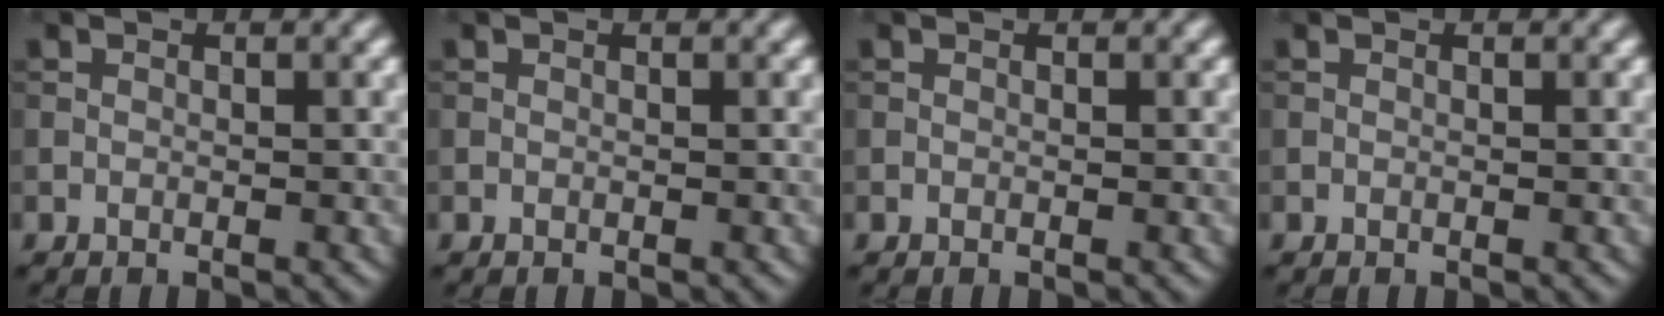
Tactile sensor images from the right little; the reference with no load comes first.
{"total": 0.0}
{"total": 0.0}
{"total": 0.0}